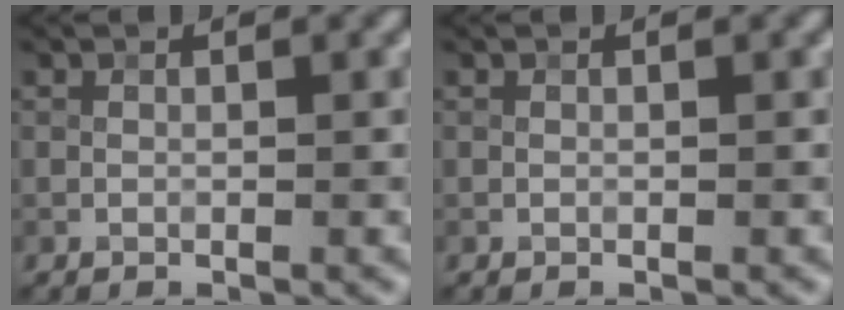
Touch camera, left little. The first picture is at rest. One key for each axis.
{"total": 0.0}